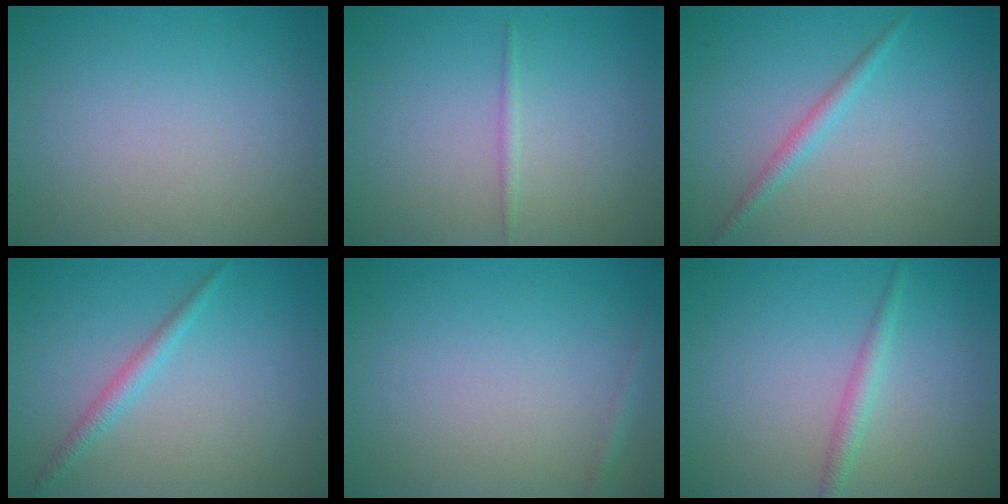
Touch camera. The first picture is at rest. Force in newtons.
{"total": 0.7, "press": 0.7, "slide": 0.0}
{"total": 1.6, "press": 1.6, "slide": 0.1}
{"total": 1.6, "press": 1.6, "slide": 0.1}
{"total": 0.8, "press": 0.8, "slide": 0.0}
{"total": 1.6, "press": 1.6, "slide": 0.1}